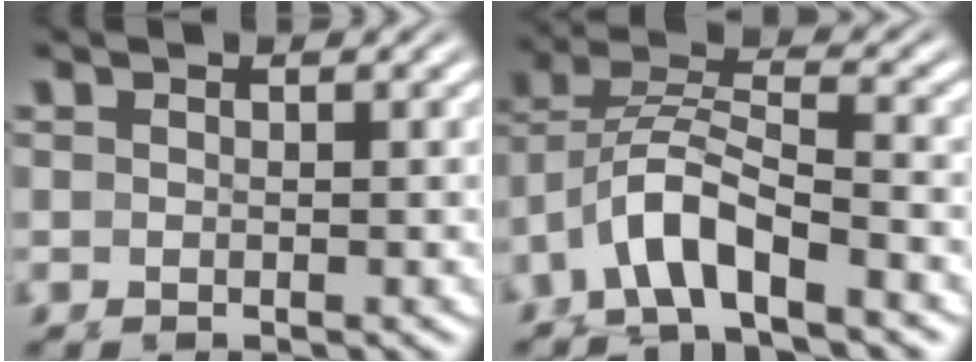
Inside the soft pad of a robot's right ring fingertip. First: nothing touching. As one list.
[{"total": 6.7, "force": [-0.8, 5.1, 4.4], "torque": [-0.112, -0.008, -0.018]}]